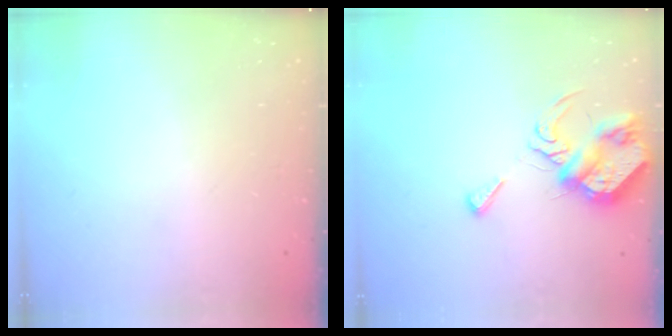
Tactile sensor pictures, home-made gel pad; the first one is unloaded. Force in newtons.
{"total": 8.1, "press": 8.1, "slide": 0.3}